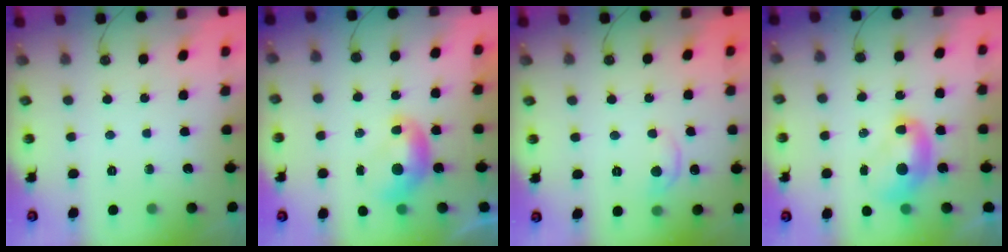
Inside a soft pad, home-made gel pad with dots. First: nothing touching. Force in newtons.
{"total": 0.0}
{"total": 1.3, "press": 1.2, "slide": 0.5}
{"total": 2.3, "press": 2.3, "slide": 0.2}